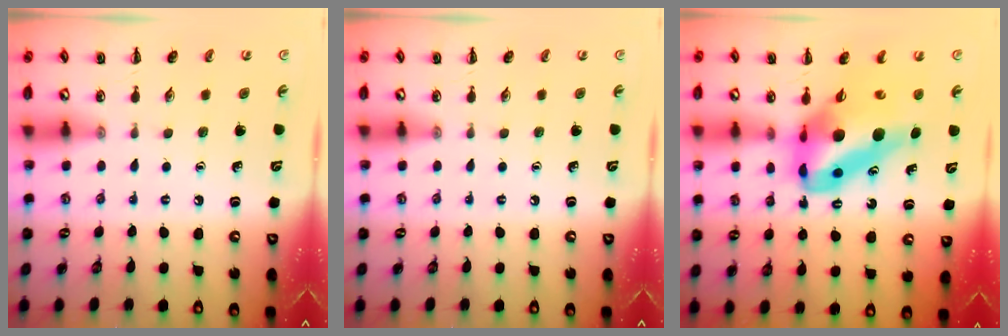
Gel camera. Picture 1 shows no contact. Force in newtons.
{"total": 0.0}
{"total": 14.7, "press": 14.0, "slide": 4.4}